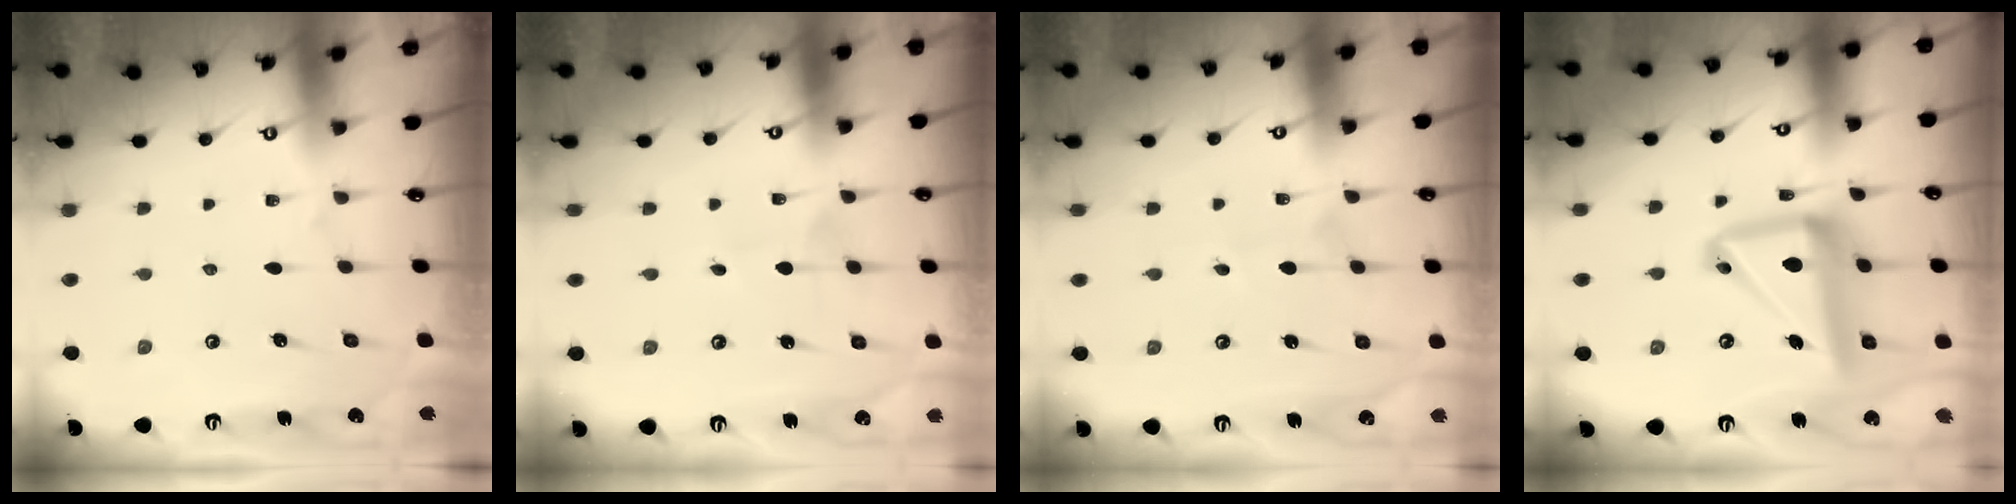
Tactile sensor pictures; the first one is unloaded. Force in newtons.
{"total": 1.5, "press": 1.5, "slide": 0.1}
{"total": 1.7, "press": 1.7, "slide": 0.1}
{"total": 15.3, "press": 15.2, "slide": 1.7}